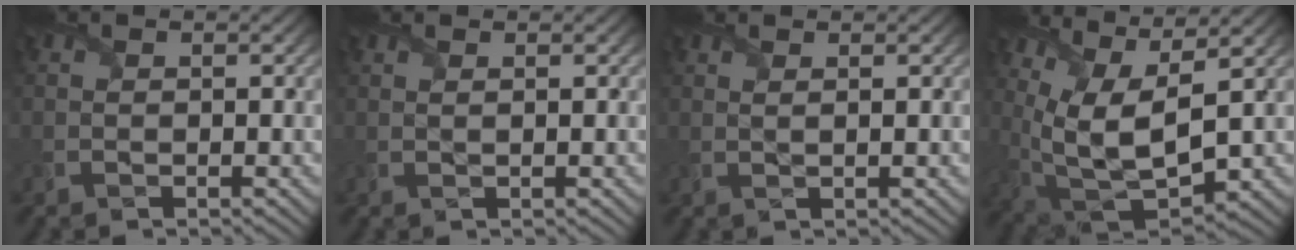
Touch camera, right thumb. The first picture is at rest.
{"total": 0.7, "force": [0.4, 0.0, 0.5], "torque": [-0.015, 0.003, 0.005]}
{"total": 1.3, "force": [0.6, 0.2, 1.1], "torque": [-0.021, 0.001, 0.007]}
{"total": 13.5, "force": [4.8, 6.1, 11.1], "torque": [-0.251, 0.006, 0.096]}